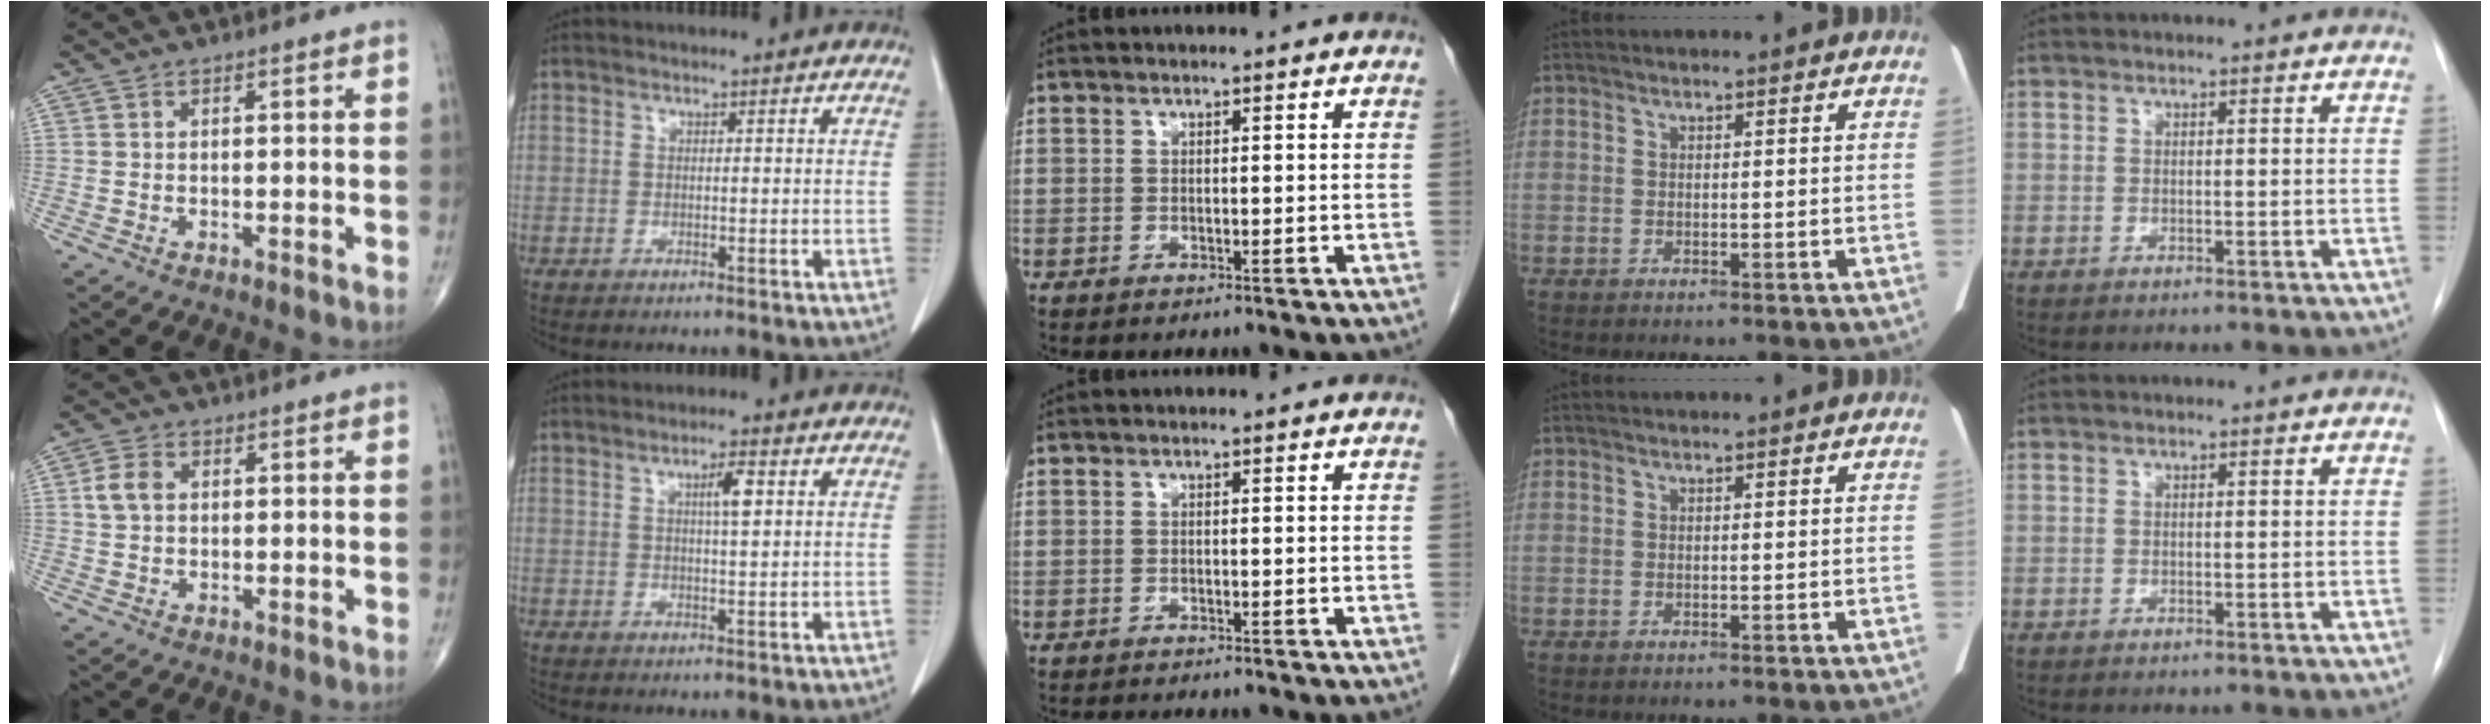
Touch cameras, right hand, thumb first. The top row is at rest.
{"thumb": {"total": 4.1, "force": [0.8, 2.9, 2.8], "torque": [-0.057, 0.005, 0.013]}, "index": {"total": 3.4, "force": [1.1, 0.5, 3.2], "torque": [-0.050, 0.002, 0.017]}, "middle": {"total": 3.1, "force": [-2.9, 0.3, 1.2], "torque": [-0.019, -0.007, -0.038]}}